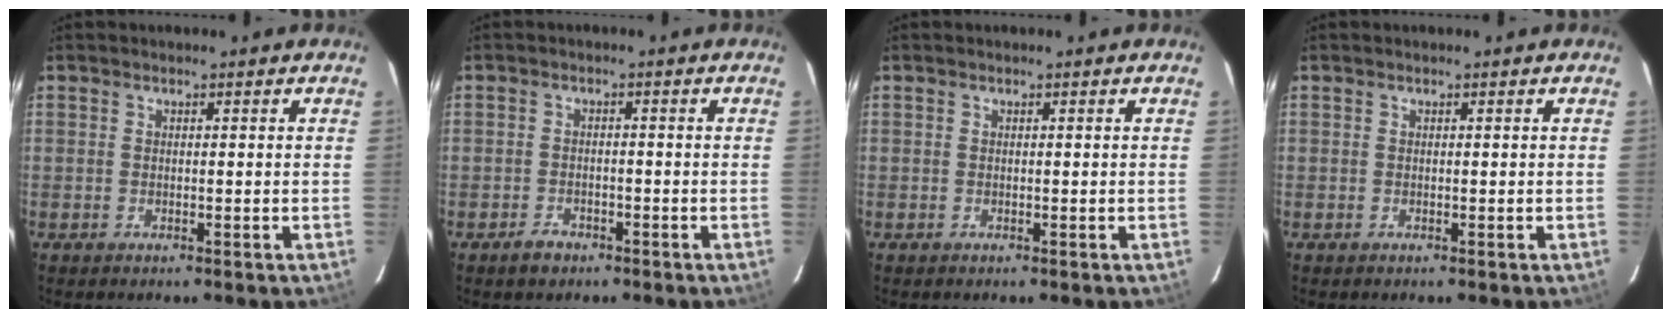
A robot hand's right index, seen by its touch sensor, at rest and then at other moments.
{"total": 2.8, "force": [-2.0, 1.8, 0.8], "torque": [-0.017, 0.004, -0.029]}
{"total": 0.0}
{"total": 0.0}